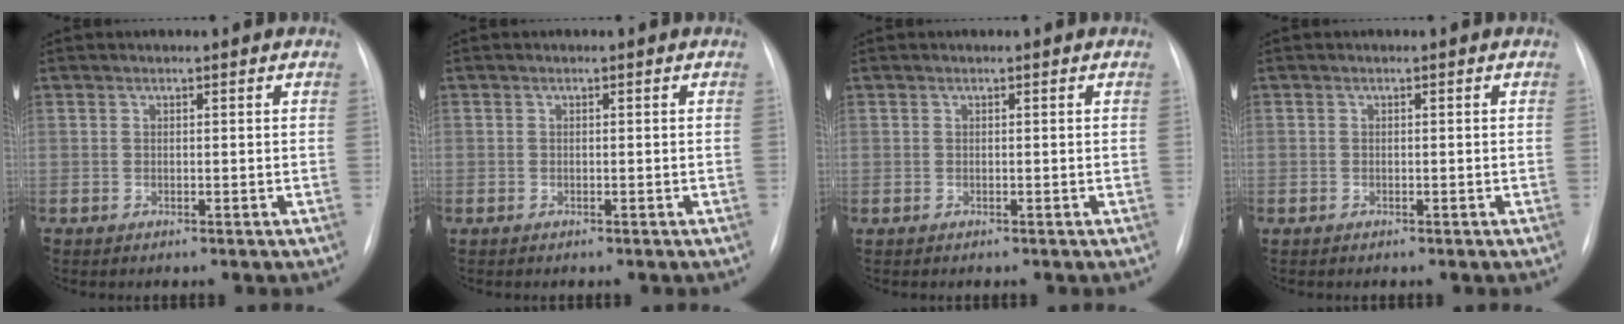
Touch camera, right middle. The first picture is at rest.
{"total": 0.0}
{"total": 0.0}
{"total": 0.0}